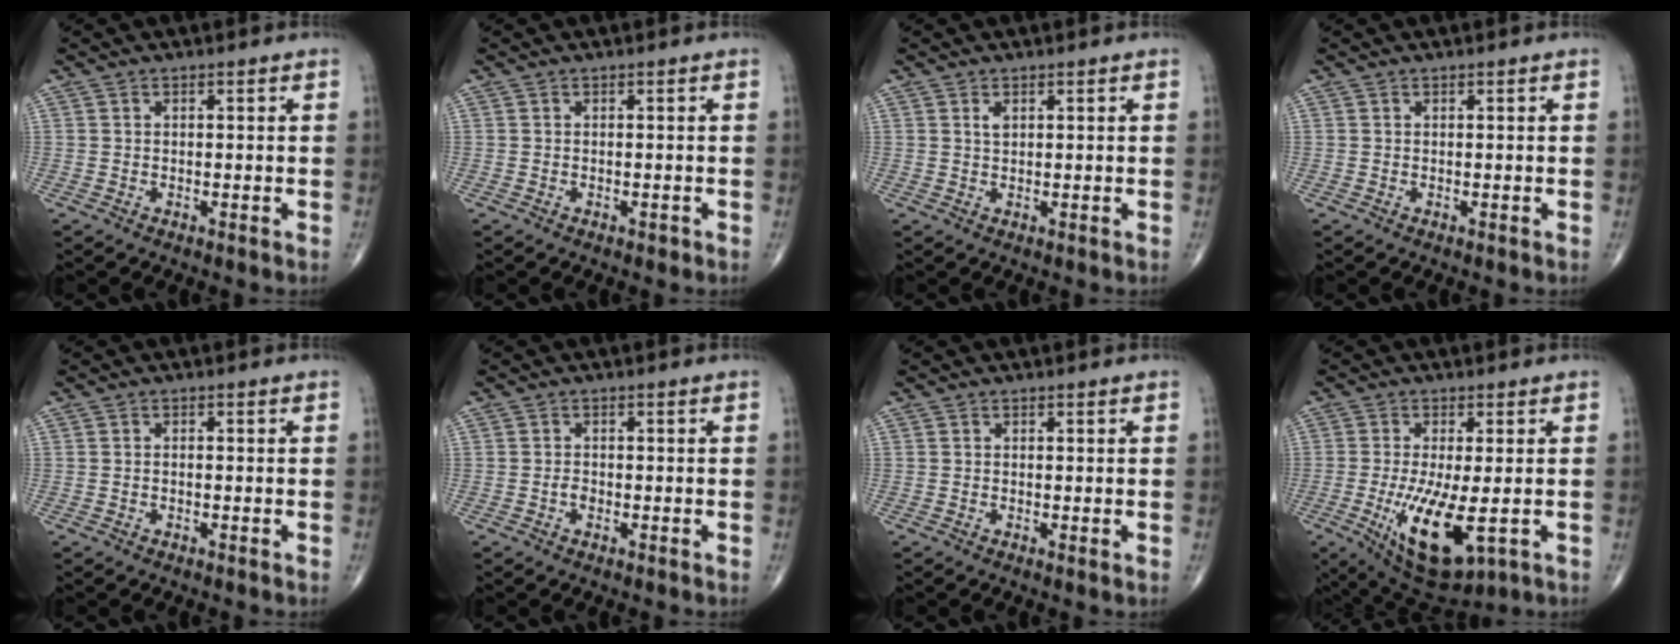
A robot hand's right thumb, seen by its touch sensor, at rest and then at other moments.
{"total": 0.6, "force": [-0.4, 0.3, 0.3], "torque": [-0.006, 0.000, -0.005]}
{"total": 1.2, "force": [0.5, 0.6, 0.8], "torque": [-0.015, 0.001, 0.011]}
{"total": 0.0}
{"total": 0.6, "force": [-0.2, 0.4, 0.5], "torque": [-0.011, 0.003, -0.005]}
{"total": 1.3, "force": [-0.5, 0.9, 0.9], "torque": [-0.012, 0.003, -0.011]}
{"total": 0.5, "force": [0.0, 0.1, 0.5], "torque": [-0.016, -0.004, -0.003]}
{"total": 13.0, "force": [-3.1, 4.5, 11.8], "torque": [-0.216, -0.025, -0.036]}